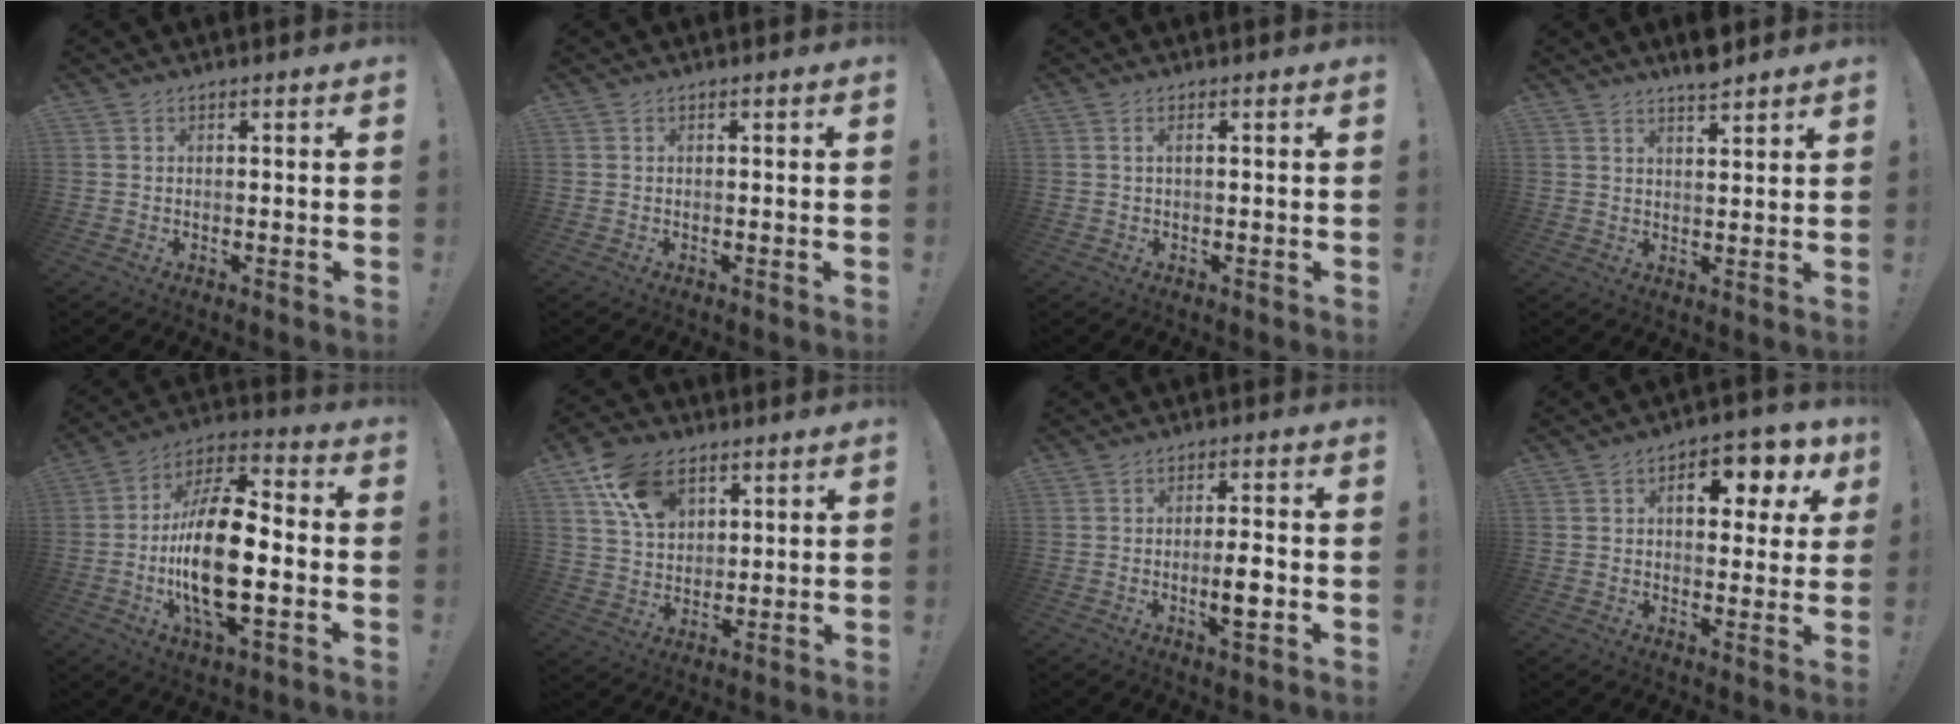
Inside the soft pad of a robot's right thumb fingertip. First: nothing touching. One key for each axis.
{"total": 0.0}
{"total": 1.4, "fx": 0.4, "fy": 0.1, "fz": 1.3, "tx": -0.027, "ty": 0.001, "tz": 0.006}
{"total": 5.0, "fx": 4.5, "fy": 0.5, "fz": 2.2, "tx": -0.028, "ty": -0.028, "tz": 0.076}
{"total": 20.6, "fx": -3.1, "fy": 8.8, "fz": 18.4, "tx": -0.344, "ty": 0.004, "tz": -0.056}
{"total": 13.6, "fx": 7.0, "fy": 9.4, "fz": 7.0, "tx": -0.106, "ty": -0.024, "tz": 0.136}
{"total": 6.2, "fx": -1.4, "fy": 1.1, "fz": 5.9, "tx": -0.091, "ty": -0.001, "tz": -0.027}
{"total": 10.1, "fx": 3.3, "fy": 5.4, "fz": 7.9, "tx": -0.094, "ty": -0.008, "tz": 0.049}